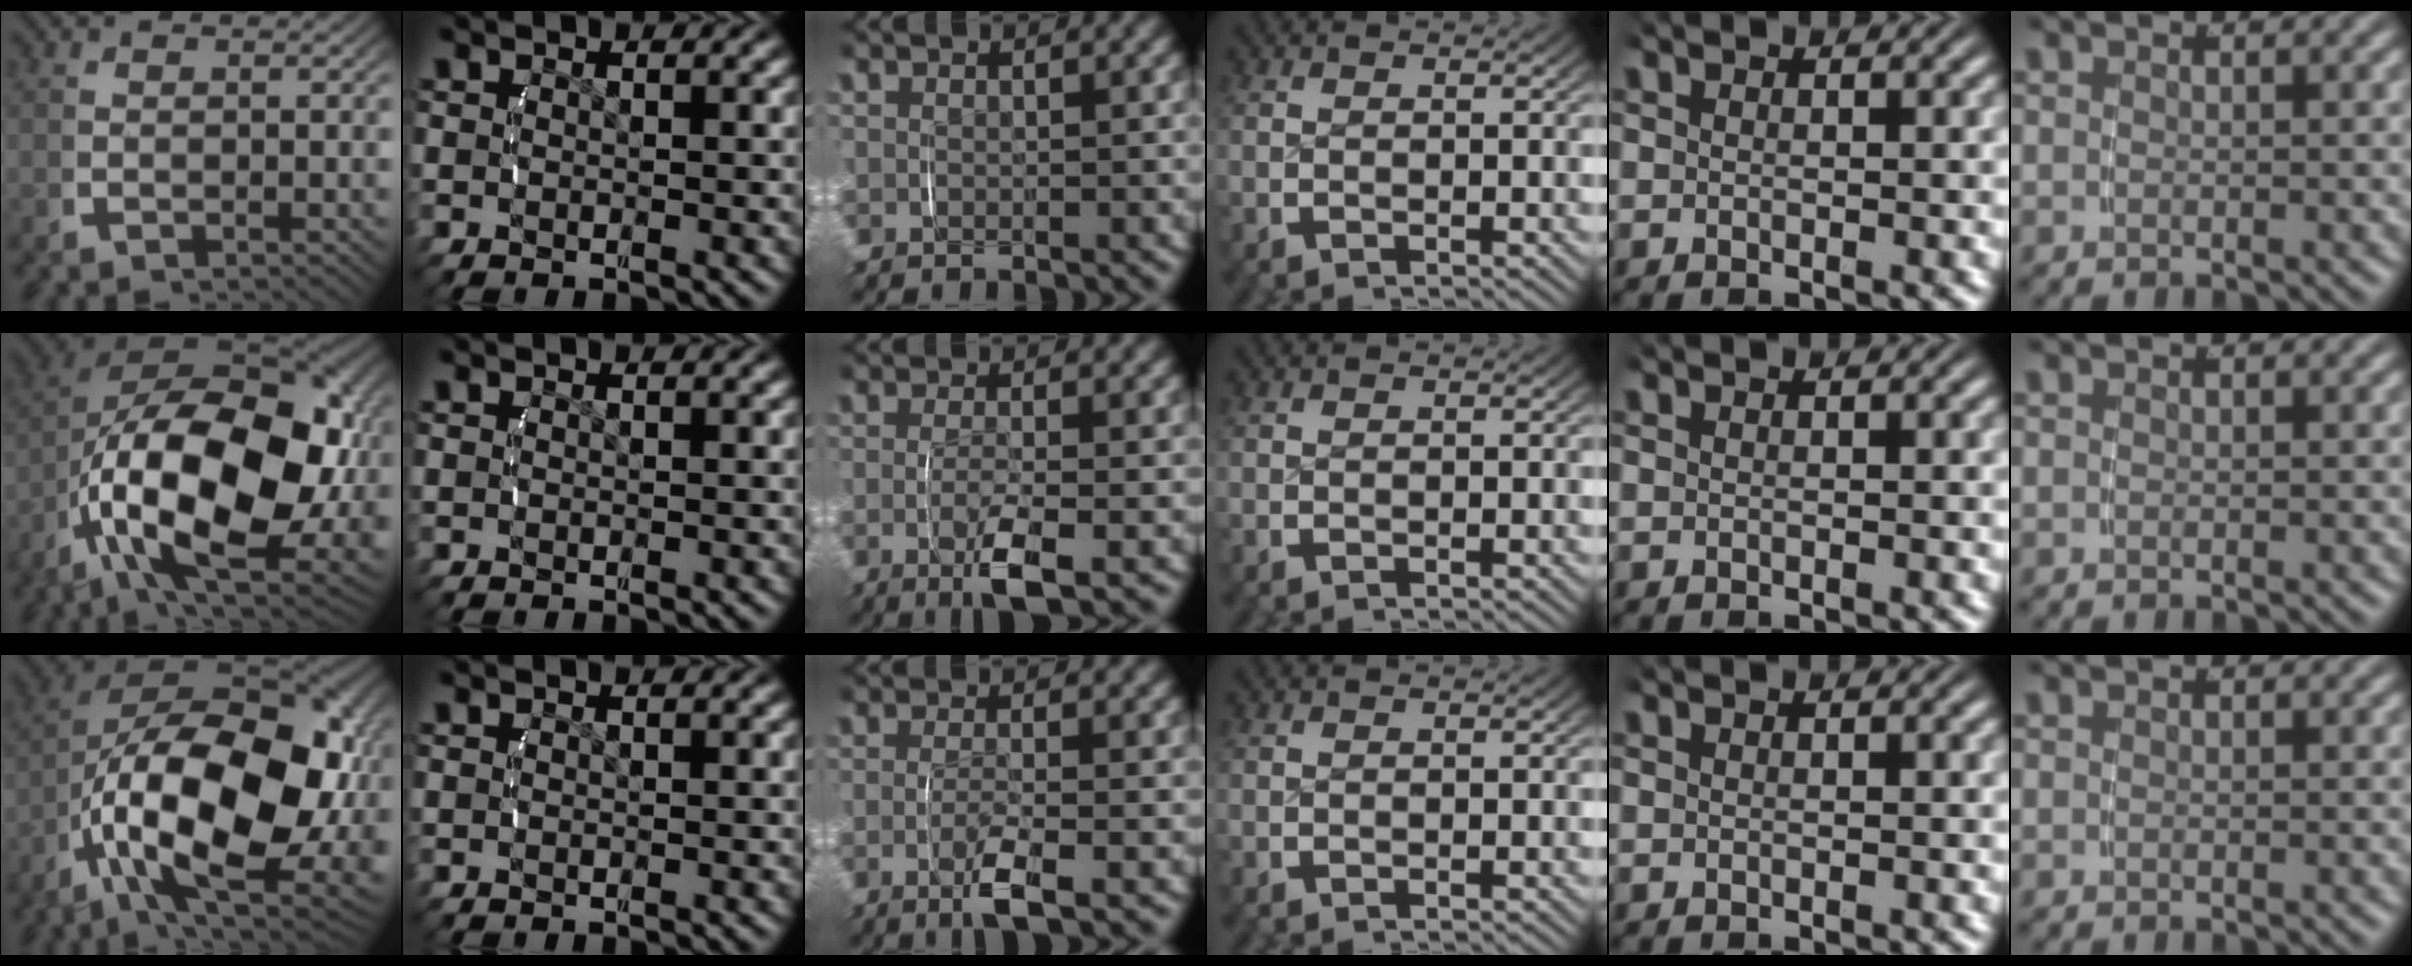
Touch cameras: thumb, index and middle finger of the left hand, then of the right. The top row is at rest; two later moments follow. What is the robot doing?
{"motion": "lift_and_place", "object": "phone"}